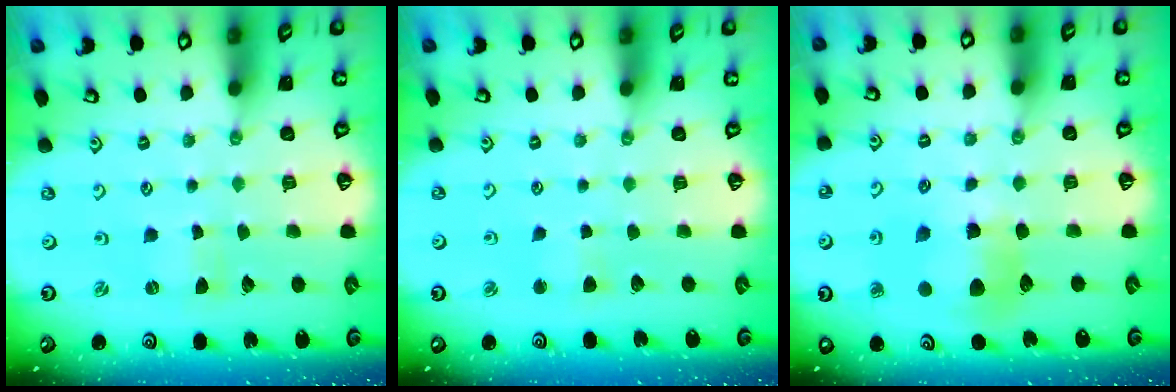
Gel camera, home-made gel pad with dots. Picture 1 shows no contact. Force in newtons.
{"total": 2.4, "press": 2.4, "slide": 0.5}
{"total": 9.8, "press": 9.8, "slide": 1.0}